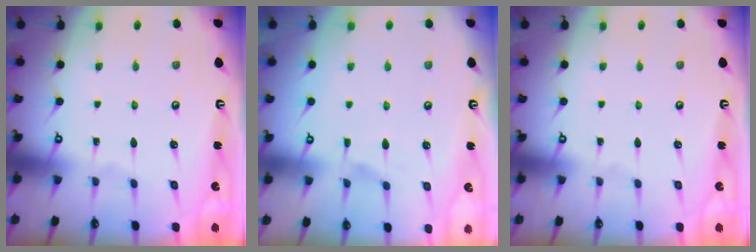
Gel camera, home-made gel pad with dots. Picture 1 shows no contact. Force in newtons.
{"total": 1.5, "press": 0.9, "slide": 1.2}
{"total": 0.0}